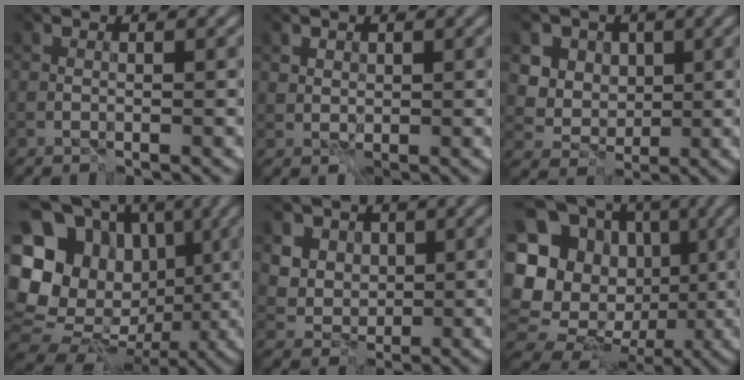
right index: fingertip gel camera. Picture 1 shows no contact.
{"total": 1.5, "force": [1.2, 0.8, -0.2], "torque": [-0.004, -0.013, 0.030]}
{"total": 6.4, "force": [2.9, 5.4, 1.8], "torque": [-0.040, 0.000, 0.048]}
{"total": 19.5, "force": [4.3, 16.6, 9.4], "torque": [-0.201, 0.032, 0.066]}
{"total": 6.2, "force": [3.1, 5.0, 1.8], "torque": [-0.043, 0.004, 0.049]}
{"total": 17.8, "force": [1.2, 16.2, 7.3], "torque": [-0.180, 0.026, 0.008]}